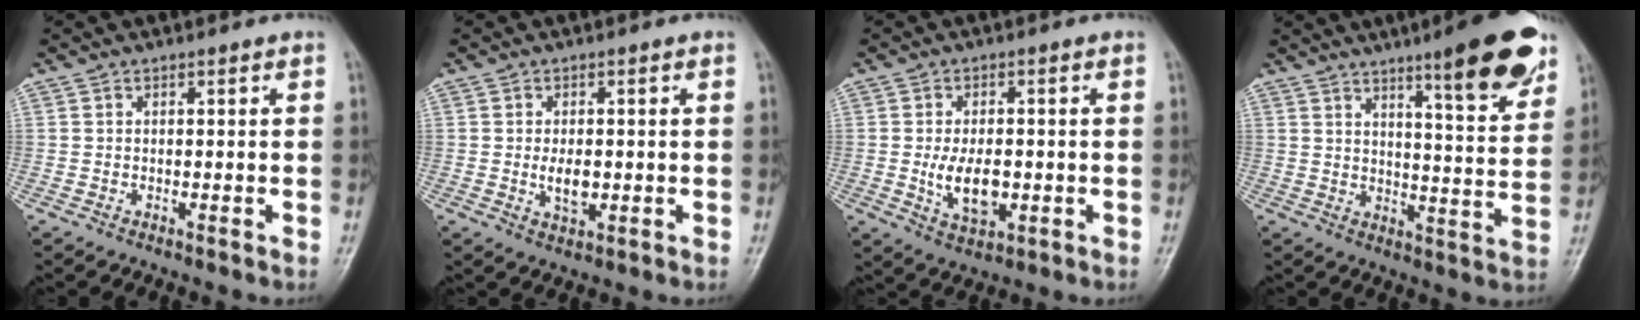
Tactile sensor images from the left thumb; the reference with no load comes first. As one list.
[{"total": 4.1, "force": [-0.4, 2.3, 3.4], "torque": [-0.054, -0.004, -0.006]}, {"total": 7.6, "force": [-1.1, 4.3, 6.1], "torque": [-0.100, -0.003, -0.013]}, {"total": 14.9, "force": [9.1, 2.7, 11.5], "torque": [-0.133, -0.045, 0.128]}]